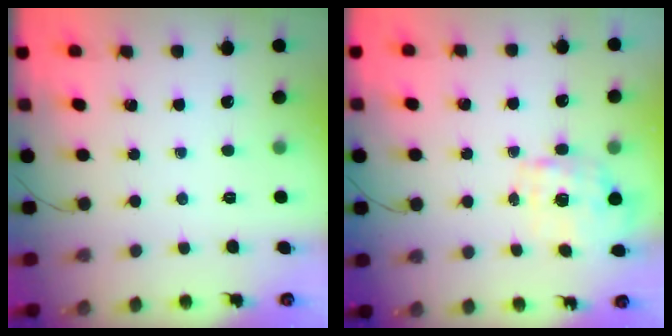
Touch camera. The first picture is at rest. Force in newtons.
{"total": 1.2, "press": 1.1, "slide": 0.5}